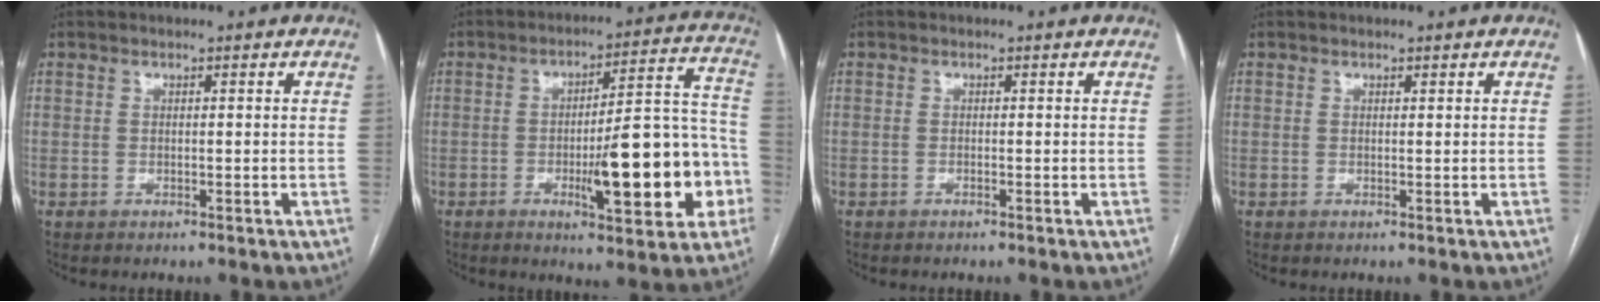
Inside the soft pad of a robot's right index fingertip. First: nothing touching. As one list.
[{"total": 16.9, "force": [-4.6, 3.9, 15.7], "torque": [-0.206, 0.025, -0.059]}, {"total": 0.0}, {"total": 0.0}]